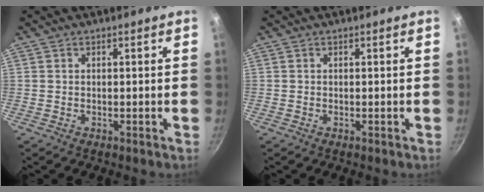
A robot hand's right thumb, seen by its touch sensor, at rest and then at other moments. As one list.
[{"total": 0.0}]